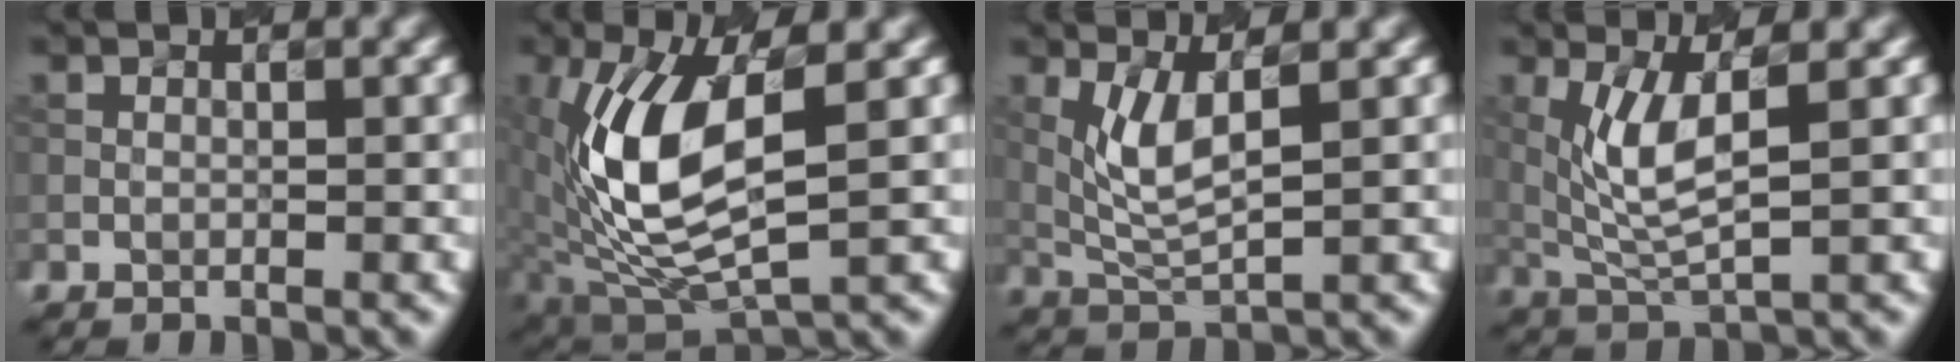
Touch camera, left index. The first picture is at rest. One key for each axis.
{"total": 9.2, "fx": 0.9, "fy": 4.0, "fz": 8.2, "tx": -0.188, "ty": -0.001, "tz": 0.028}
{"total": 3.3, "fx": 1.0, "fy": 0.8, "fz": 3.1, "tx": -0.076, "ty": -0.003, "tz": 0.039}
{"total": 4.3, "fx": 1.0, "fy": 1.1, "fz": 4.1, "tx": -0.098, "ty": -0.006, "tz": 0.038}